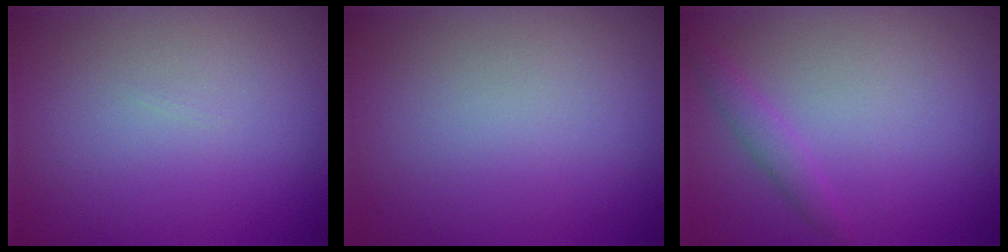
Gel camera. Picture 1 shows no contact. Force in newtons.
{"total": 0.0}
{"total": 1.5, "press": 1.5, "slide": 0.1}